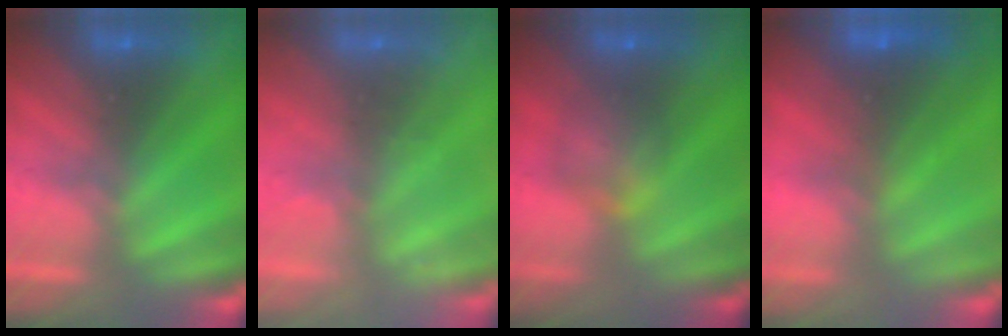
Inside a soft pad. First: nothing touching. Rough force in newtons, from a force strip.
{"total": 2.3}
{"total": 7.9}
{"total": 7.1}